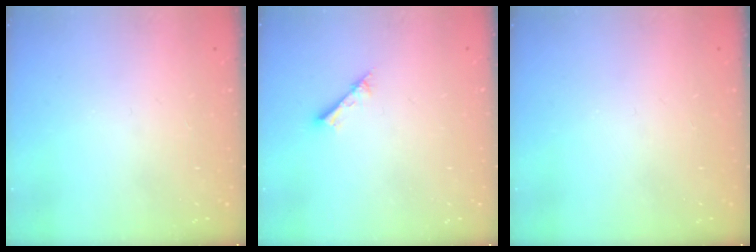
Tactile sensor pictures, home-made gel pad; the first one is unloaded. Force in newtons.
{"total": 1.6, "press": 1.6, "slide": 0.2}
{"total": 0.0}